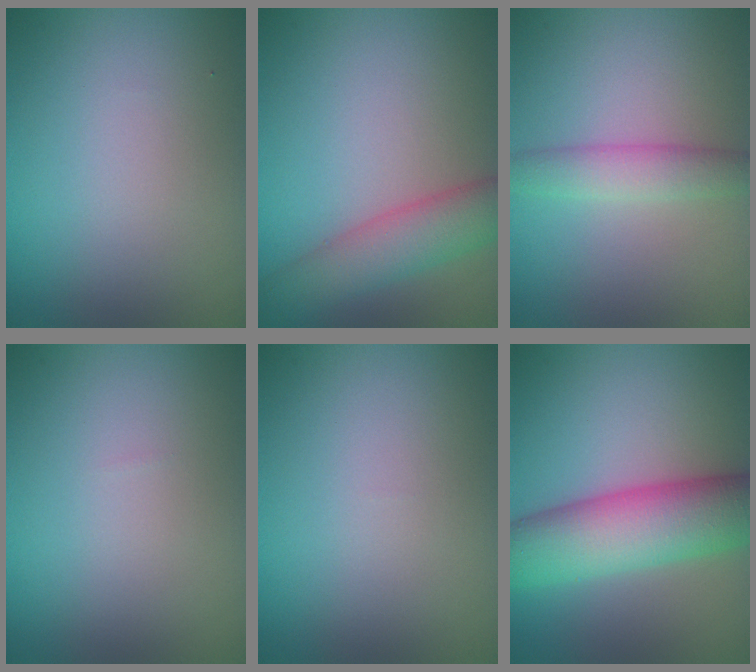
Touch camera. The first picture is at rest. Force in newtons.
{"total": 5.1, "press": 5.1, "slide": 0.3}
{"total": 2.9, "press": 2.9, "slide": 0.1}
{"total": 0.0}
{"total": 0.0}
{"total": 9.3, "press": 9.3, "slide": 0.2}